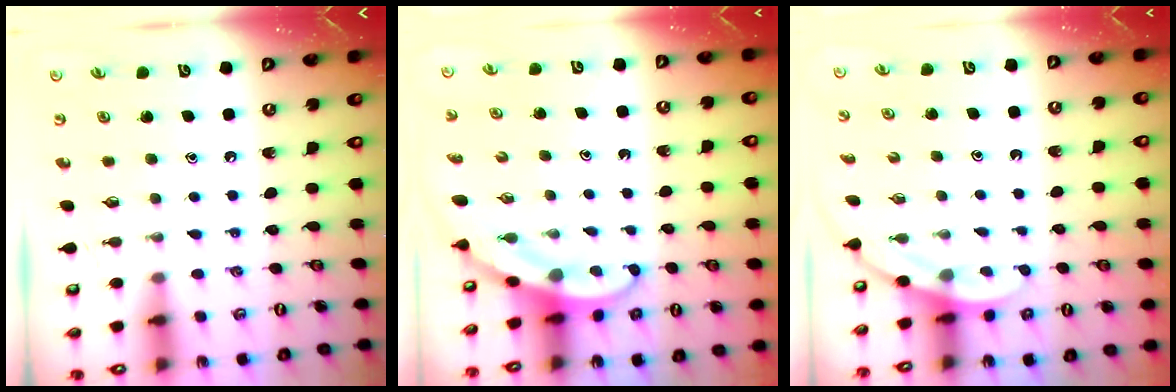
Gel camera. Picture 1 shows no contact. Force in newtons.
{"total": 3.1, "press": 3.1, "slide": 0.1}
{"total": 2.8, "press": 2.8, "slide": 0.1}